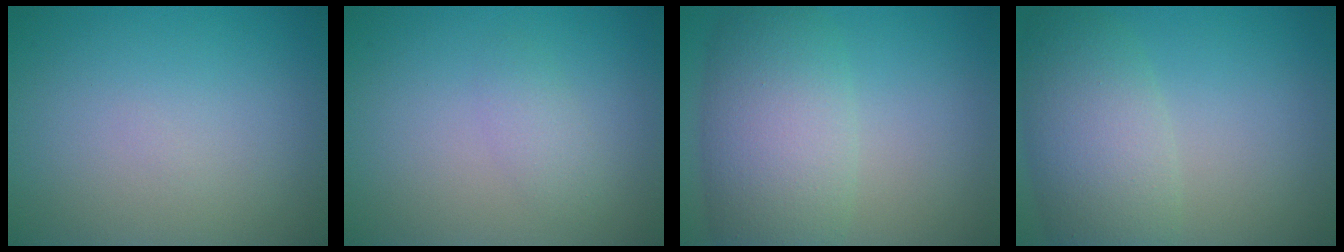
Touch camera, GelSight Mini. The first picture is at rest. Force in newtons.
{"total": 1.4, "press": 1.4, "slide": 0.0}
{"total": 7.5, "press": 7.5, "slide": 0.1}
{"total": 6.1, "press": 6.1, "slide": 0.4}